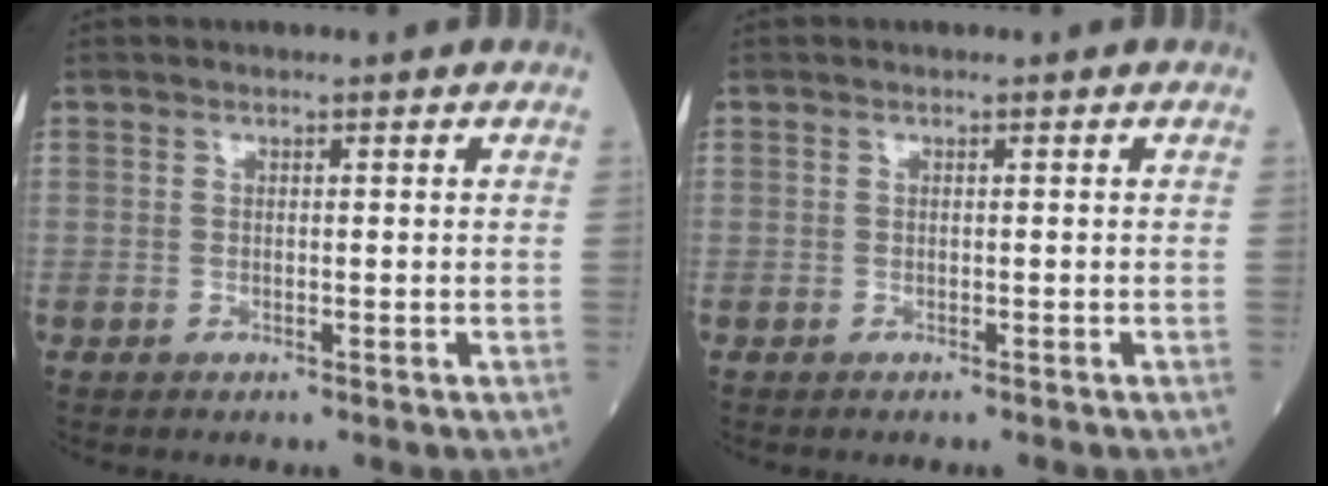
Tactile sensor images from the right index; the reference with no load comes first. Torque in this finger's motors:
{"motor_torque": [0.07, -0.01, 0.03, 0.01]}